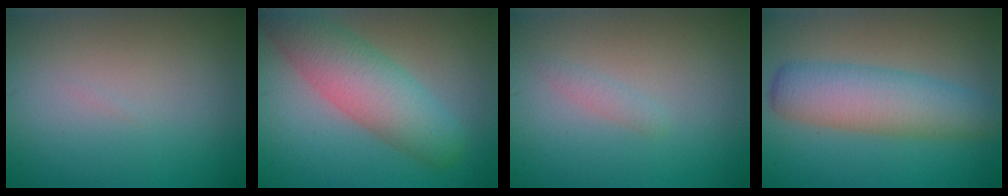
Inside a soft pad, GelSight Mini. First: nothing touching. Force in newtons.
{"total": 6.4, "press": 6.4, "slide": 0.3}
{"total": 0.9, "press": 0.9, "slide": 0.0}
{"total": 5.8, "press": 5.8, "slide": 0.2}